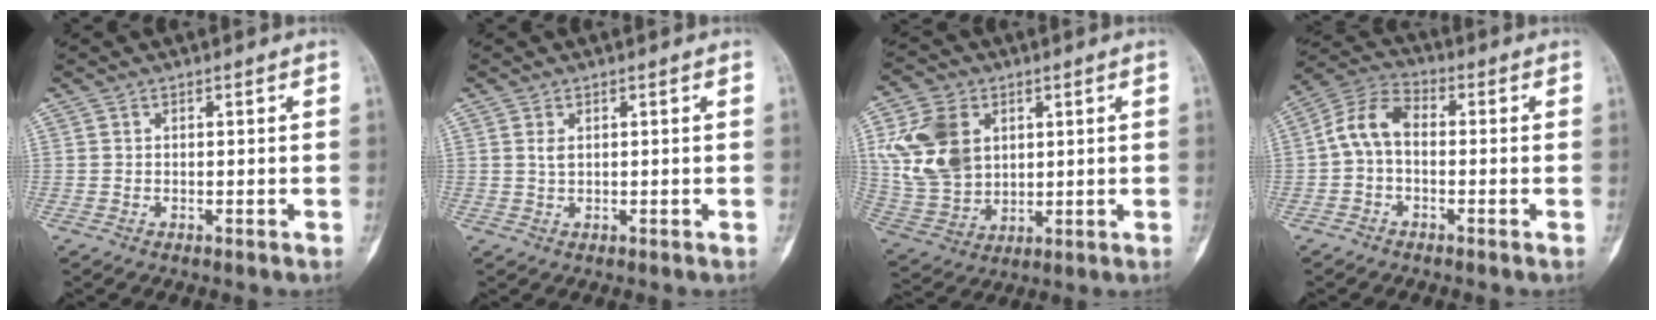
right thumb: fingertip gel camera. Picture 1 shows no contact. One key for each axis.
{"total": 1.2, "fx": 0.5, "fy": 0.7, "fz": 0.9, "tx": -0.014, "ty": 0.002, "tz": 0.012}
{"total": 14.4, "fx": 4.1, "fy": 10.6, "fz": 8.8, "tx": -0.156, "ty": -0.007, "tz": 0.090}
{"total": 7.6, "fx": -0.5, "fy": 4.8, "fz": 5.9, "tx": -0.110, "ty": 0.027, "tz": -0.024}